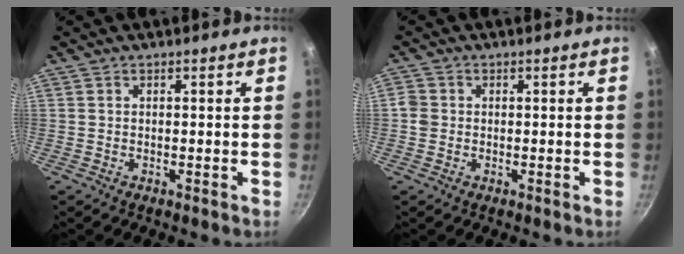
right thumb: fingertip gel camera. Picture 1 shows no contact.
{"total": 2.5, "force": [-0.2, 2.3, 1.0], "torque": [-0.010, 0.009, -0.008]}